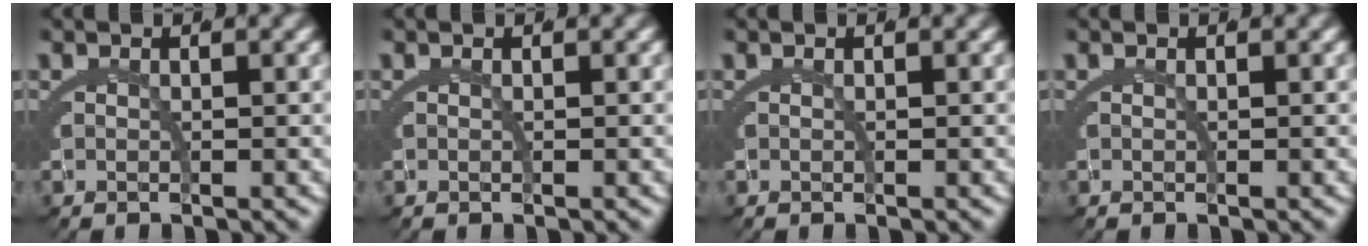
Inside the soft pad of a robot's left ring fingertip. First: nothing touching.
{"total": 0.0}
{"total": 0.0}
{"total": 0.0}